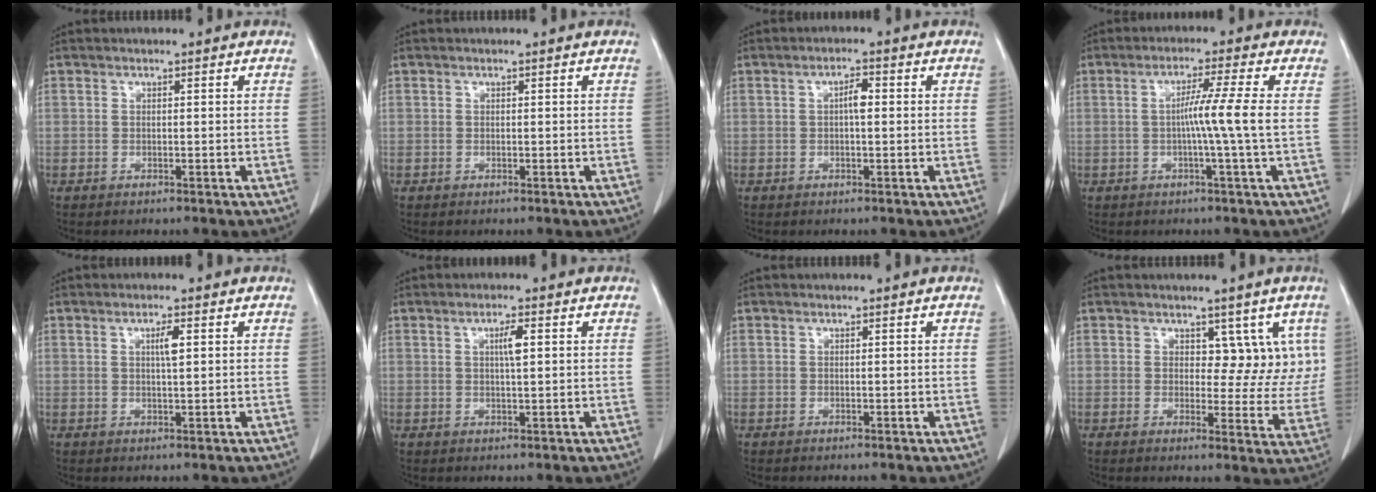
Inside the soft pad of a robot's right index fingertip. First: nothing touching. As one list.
[{"total": 0.0}, {"total": 2.4, "force": [0.2, 0.6, 2.3], "torque": [-0.038, 0.005, 0.002]}, {"total": 5.7, "force": [-0.3, -1.8, 5.4], "torque": [-0.092, 0.002, -0.002]}, {"total": 2.3, "force": [0.7, 0.2, 2.2], "torque": [-0.038, 0.000, 0.011]}, {"total": 2.6, "force": [0.7, 0.2, 2.5], "torque": [-0.045, 0.001, 0.012]}, {"total": 0.0}, {"total": 6.5, "force": [2.9, 4.2, 4.1], "torque": [-0.019, 0.001, 0.036]}]